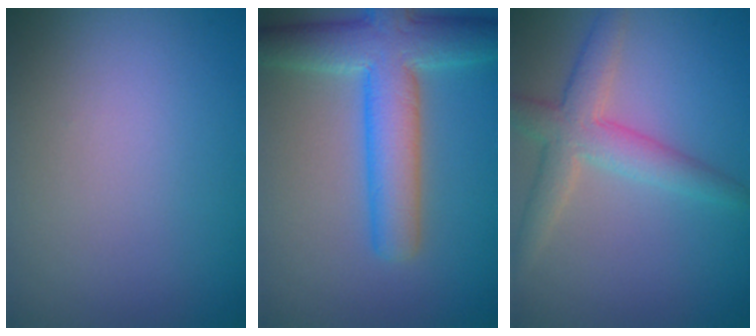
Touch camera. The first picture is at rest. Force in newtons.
{"total": 7.6, "press": 7.6, "slide": 0.3}
{"total": 4.2, "press": 4.2, "slide": 0.3}